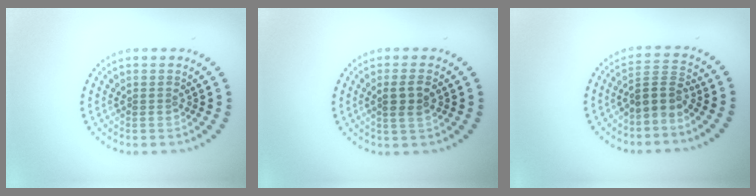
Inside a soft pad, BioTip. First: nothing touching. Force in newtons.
{"total": 2.1, "press": 1.9, "slide": 0.8}
{"total": 2.8, "press": 2.1, "slide": 1.9}